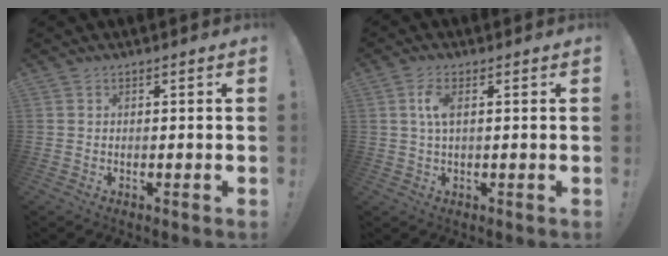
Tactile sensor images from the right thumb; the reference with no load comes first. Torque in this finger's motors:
{"motor_torque": [0.01, 0.11, 0.55, -0.67, 0.28]}